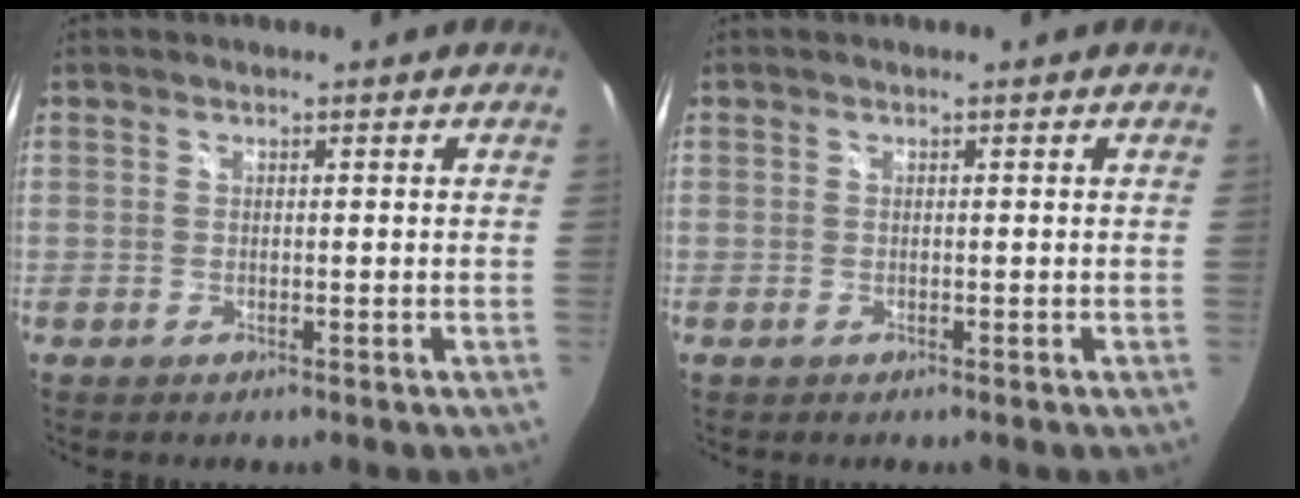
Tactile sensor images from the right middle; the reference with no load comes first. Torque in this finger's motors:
{"motor_torque": [0.02, -0.08, 0.00, 0.01]}